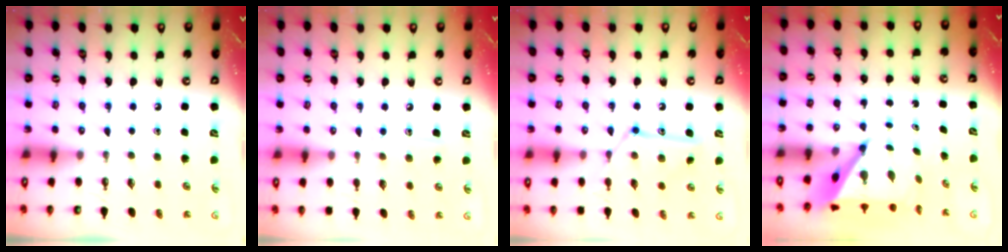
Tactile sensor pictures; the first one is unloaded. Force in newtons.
{"total": 6.7, "press": 6.7, "slide": 0.5}
{"total": 11.8, "press": 11.8, "slide": 0.2}
{"total": 5.6, "press": 5.6, "slide": 0.4}